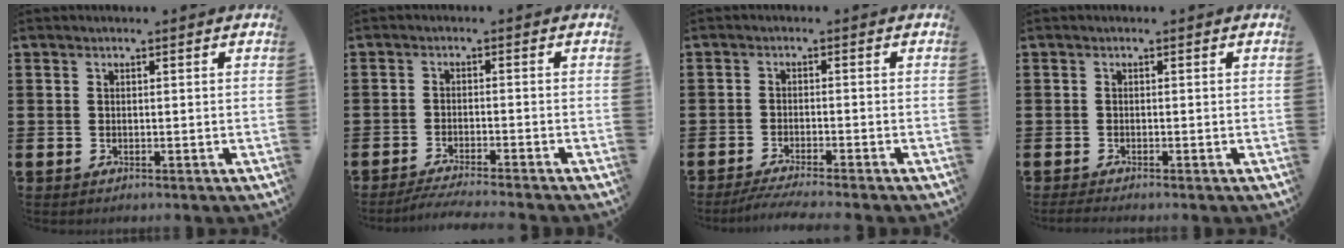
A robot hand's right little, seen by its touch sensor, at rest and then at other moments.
{"total": 2.5, "force": [-2.2, -0.3, 1.1], "torque": [-0.015, 0.001, -0.042]}
{"total": 2.4, "force": [-2.0, -0.2, 1.3], "torque": [-0.019, 0.000, -0.036]}
{"total": 0.8, "force": [-0.6, 0.0, 0.5], "torque": [-0.008, -0.001, -0.011]}